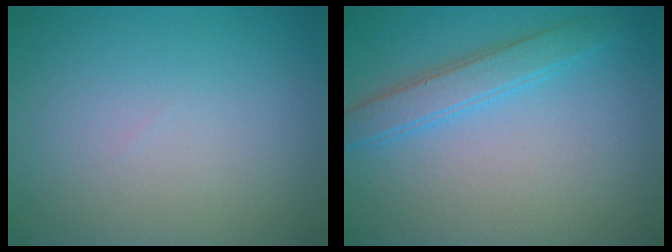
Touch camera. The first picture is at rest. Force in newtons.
{"total": 2.9, "press": 2.9, "slide": 0.0}